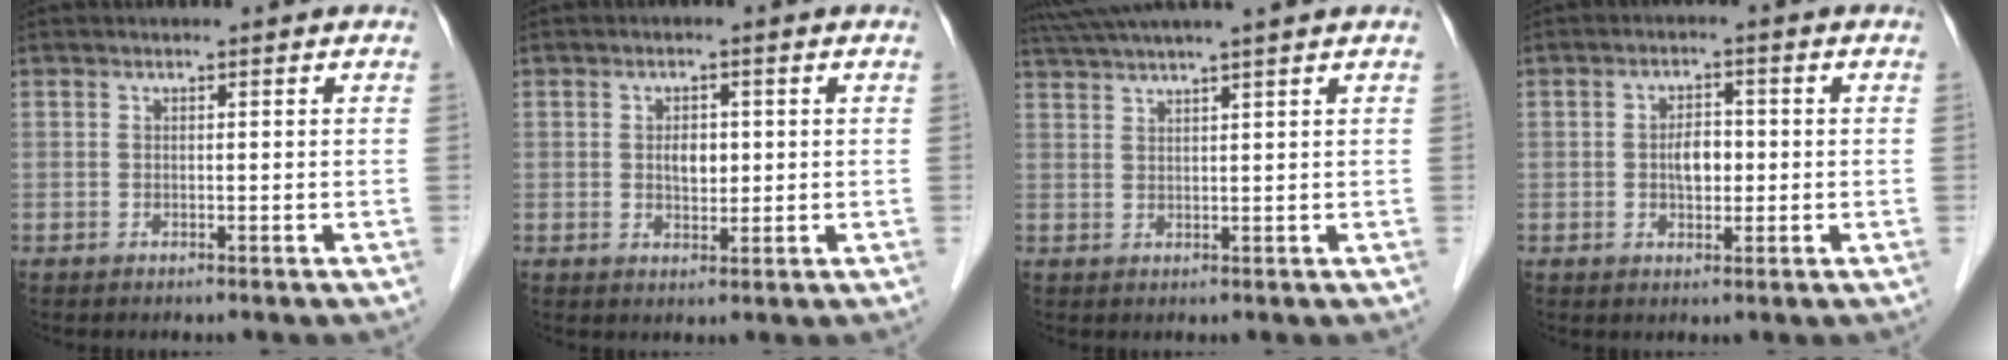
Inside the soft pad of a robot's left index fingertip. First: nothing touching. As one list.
[{"total": 3.0, "force": [0.3, 1.9, 2.4], "torque": [-0.039, 0.004, 0.008]}, {"total": 8.2, "force": [6.9, -1.5, 4.1], "torque": [-0.067, 0.031, 0.106]}, {"total": 3.7, "force": [-0.3, 2.1, 3.0], "torque": [-0.054, 0.008, -0.003]}]